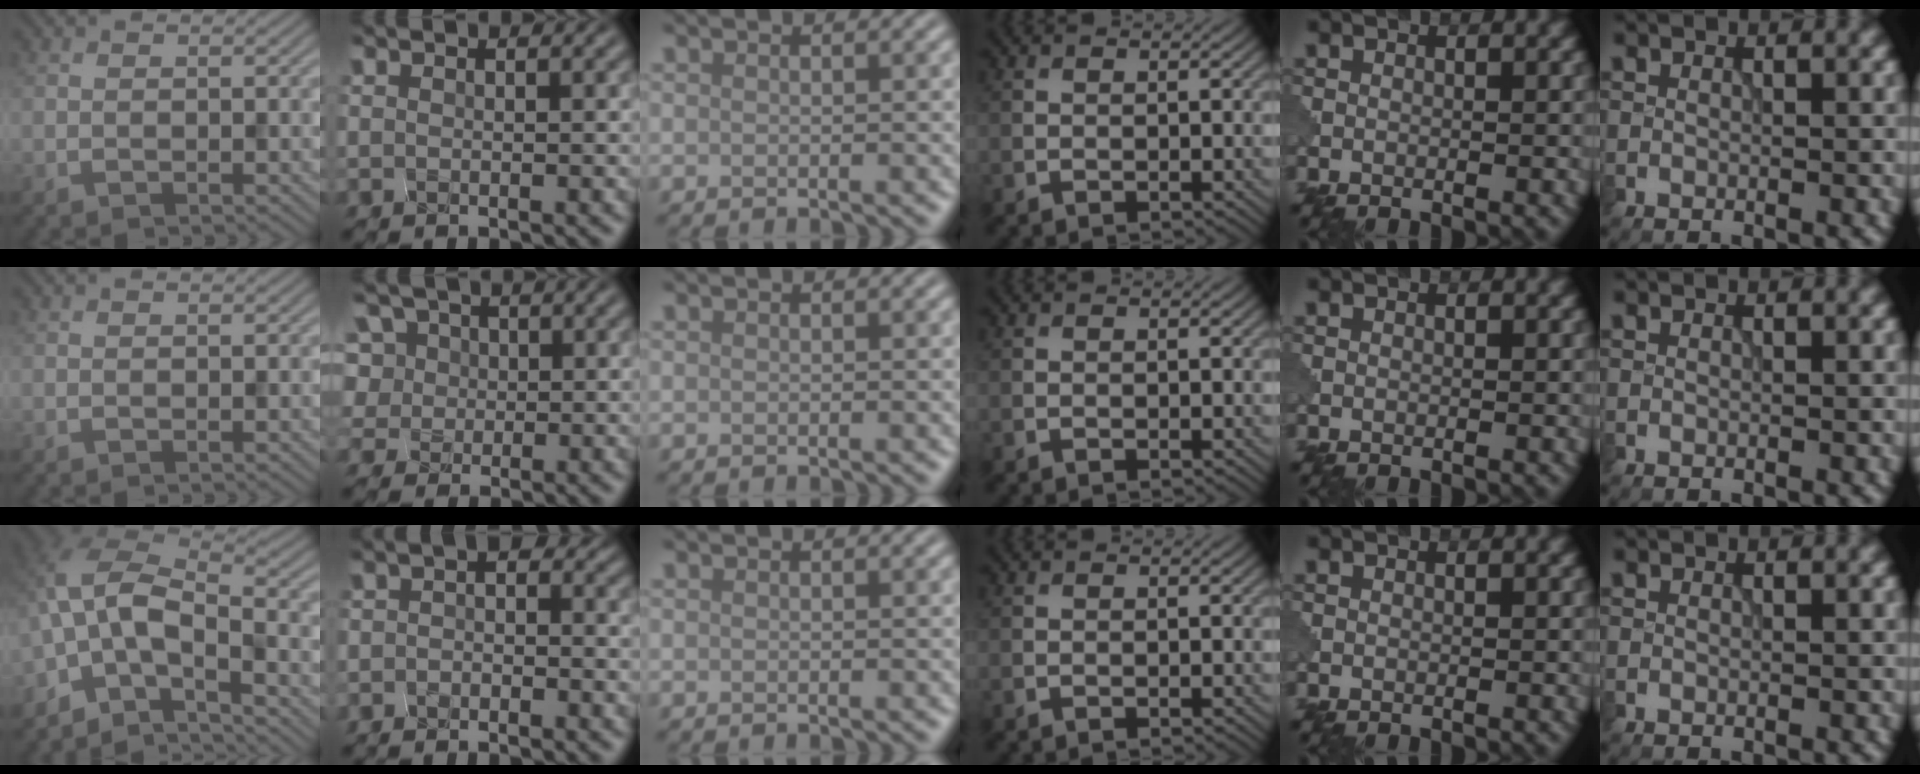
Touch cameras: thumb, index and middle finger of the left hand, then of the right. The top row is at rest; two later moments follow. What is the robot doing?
{"motion": "squeeze", "object": "foam earplug"}